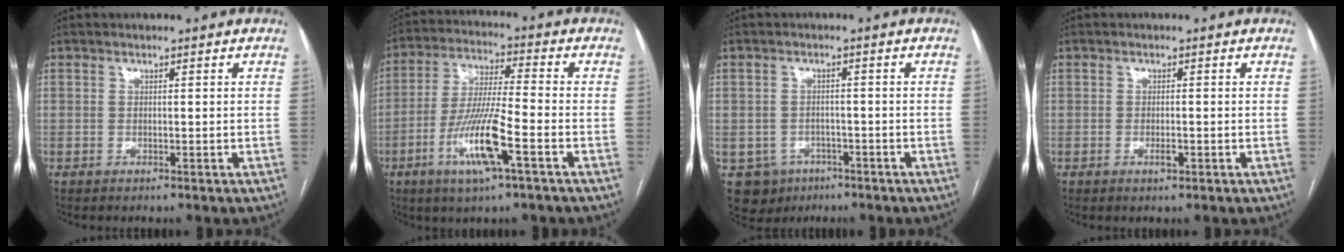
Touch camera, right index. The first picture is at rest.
{"total": 11.7, "force": [-4.8, 0.7, 10.6], "torque": [-0.212, -0.010, -0.091]}
{"total": 6.0, "force": [-2.9, 5.2, 0.8], "torque": [-0.015, 0.007, -0.035]}
{"total": 1.4, "force": [-0.6, 0.5, 1.2], "torque": [-0.023, -0.001, -0.008]}